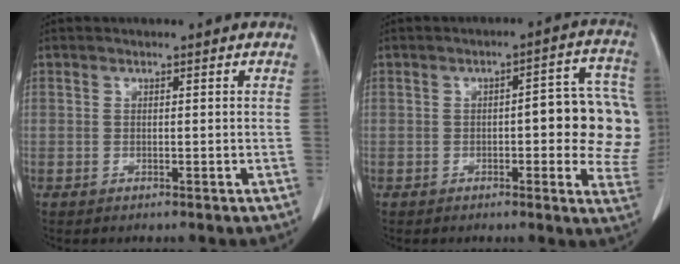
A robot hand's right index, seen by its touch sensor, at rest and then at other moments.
{"total": 13.0, "force": [0.1, 3.8, 12.4], "torque": [-0.125, 0.023, -0.001]}